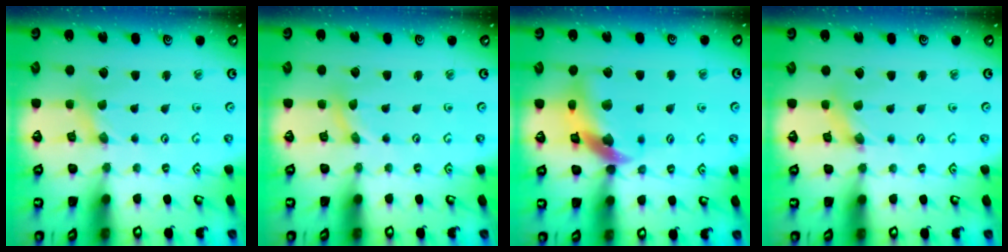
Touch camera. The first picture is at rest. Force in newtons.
{"total": 0.5, "press": 0.5, "slide": 0.0}
{"total": 13.4, "press": 13.3, "slide": 1.8}
{"total": 0.8, "press": 0.8, "slide": 0.2}